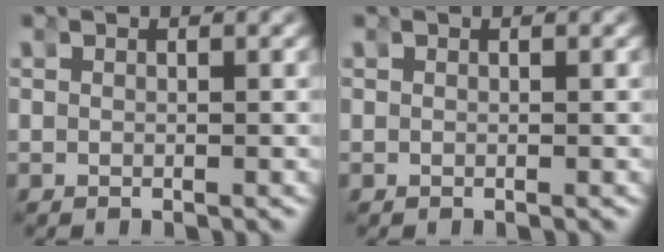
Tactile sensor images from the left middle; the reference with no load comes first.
{"total": 0.0}